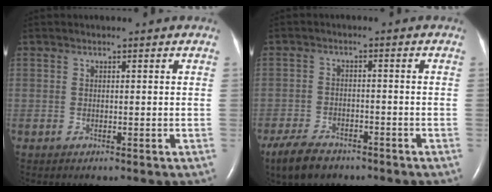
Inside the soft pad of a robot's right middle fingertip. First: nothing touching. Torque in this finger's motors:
{"motor_torque": [0.00, -0.01, -0.01, 0.04]}